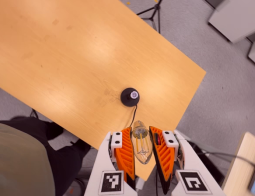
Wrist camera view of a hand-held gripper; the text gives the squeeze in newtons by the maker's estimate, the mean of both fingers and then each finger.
{"total": 21.4, "left": 22.8, "right": 19.9}